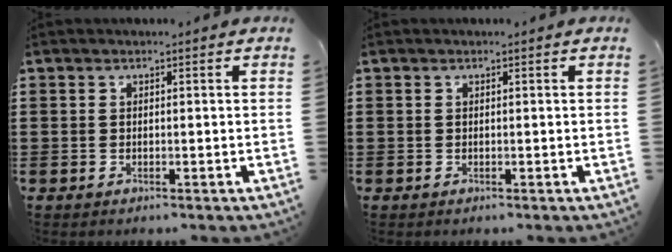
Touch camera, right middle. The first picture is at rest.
{"total": 0.0}